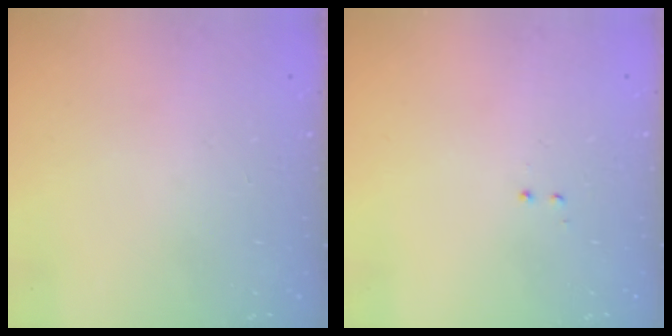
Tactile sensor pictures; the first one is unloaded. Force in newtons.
{"total": 0.5, "press": 0.5, "slide": 0.3}